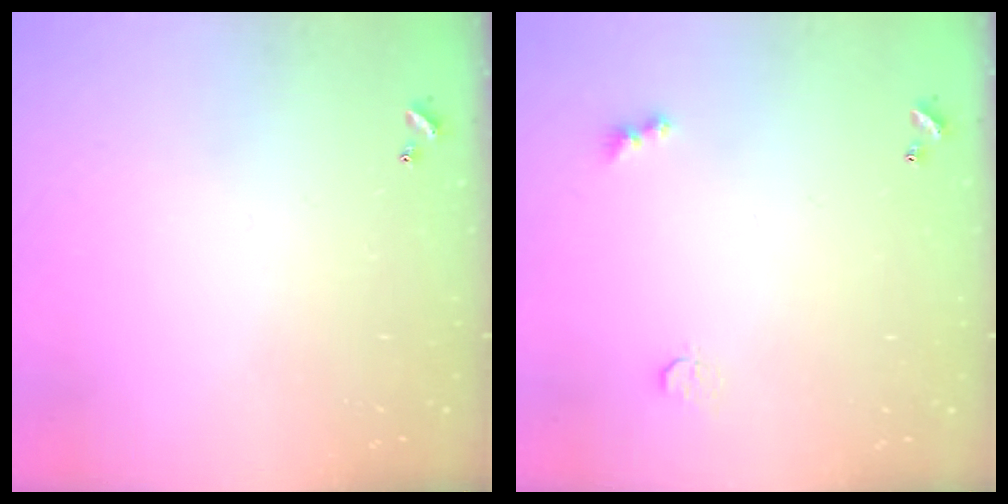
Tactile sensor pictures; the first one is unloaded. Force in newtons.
{"total": 2.9, "press": 2.8, "slide": 0.7}